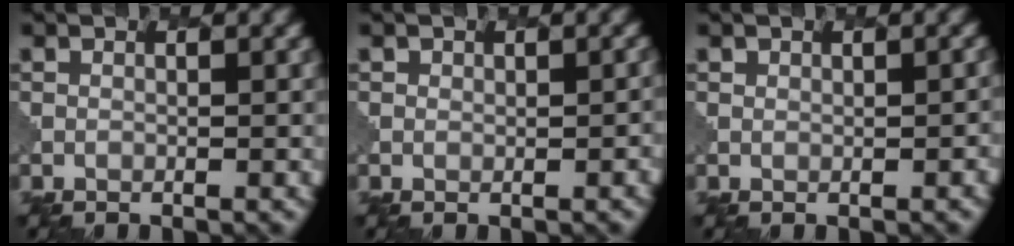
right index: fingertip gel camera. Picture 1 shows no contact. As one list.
[{"total": 2.2, "force": [0.0, 1.8, 1.4], "torque": [-0.005, -0.006, 0.003]}, {"total": 2.1, "force": [0.1, 1.6, 1.3], "torque": [-0.010, -0.006, 0.004]}]